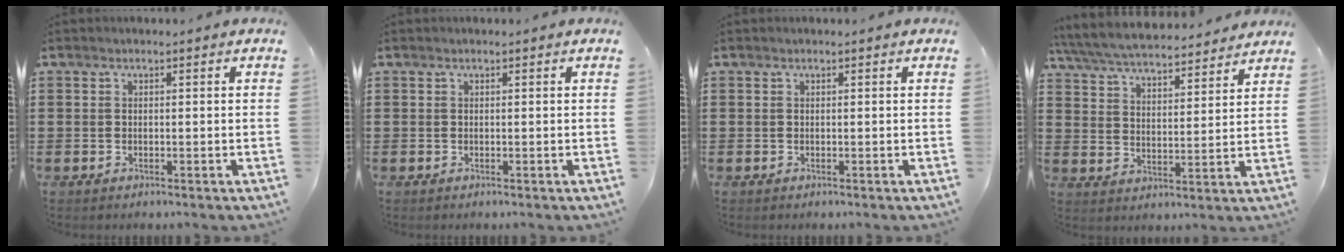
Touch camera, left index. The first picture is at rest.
{"total": 0.0}
{"total": 0.0}
{"total": 5.8, "force": [5.7, 0.5, 1.1], "torque": [-0.050, -0.034, 0.098]}